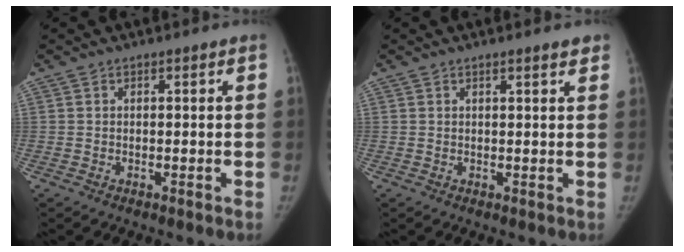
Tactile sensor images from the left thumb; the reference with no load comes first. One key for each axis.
{"total": 2.0, "fx": 1.5, "fy": 0.3, "fz": 1.2, "tx": -0.012, "ty": -0.004, "tz": 0.018}